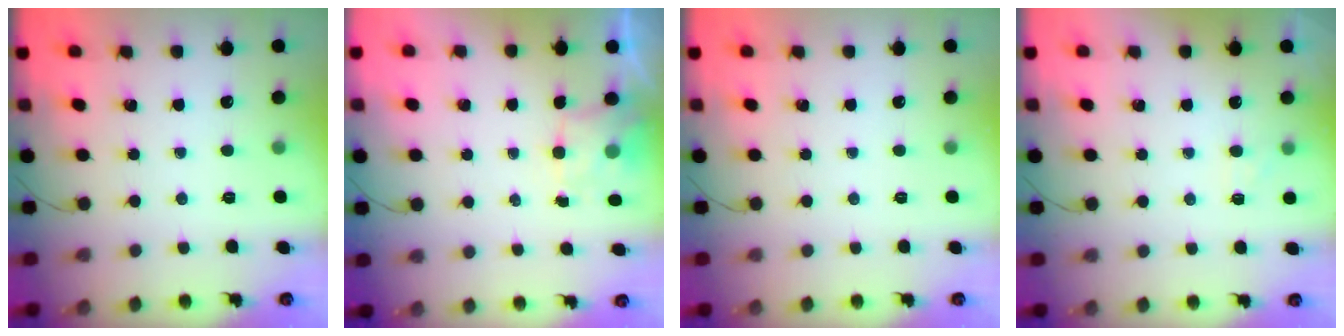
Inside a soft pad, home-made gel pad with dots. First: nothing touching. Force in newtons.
{"total": 1.8, "press": 1.5, "slide": 1.0}
{"total": 0.0}
{"total": 3.7, "press": 3.4, "slide": 1.3}